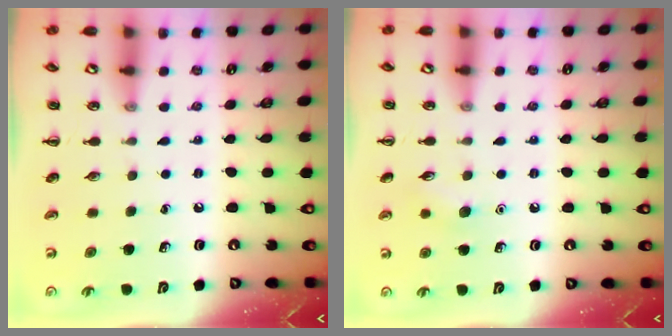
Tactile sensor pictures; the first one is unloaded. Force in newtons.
{"total": 5.4, "press": 5.2, "slide": 1.4}